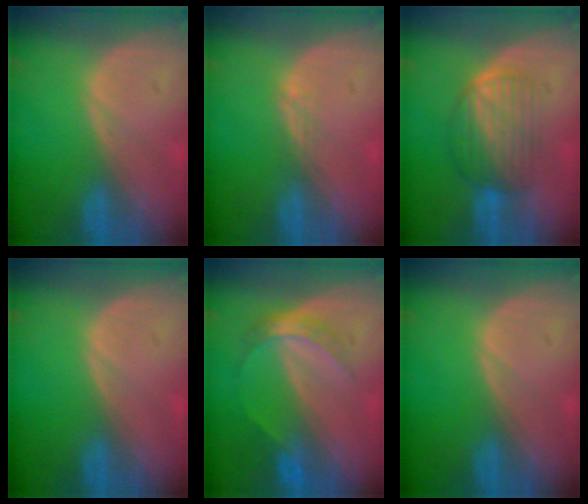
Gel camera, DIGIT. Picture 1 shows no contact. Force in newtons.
{"total": 1.0, "press": 0.7, "slide": 0.7}
{"total": 6.2, "press": 6.1, "slide": 1.4}
{"total": 0.0}
{"total": 4.8, "press": 4.3, "slide": 2.1}
{"total": 0.0}